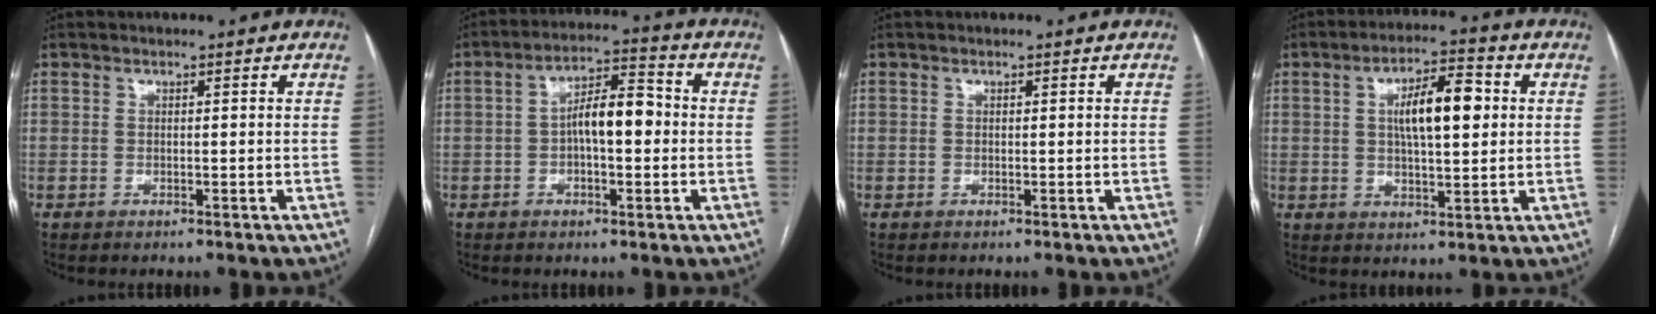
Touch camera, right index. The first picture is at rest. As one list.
[{"total": 7.8, "force": [-0.4, 2.7, 7.3], "torque": [-0.129, 0.027, -0.009]}, {"total": 0.0}, {"total": 9.4, "force": [1.8, 2.8, 8.8], "torque": [-0.152, 0.018, 0.029]}]